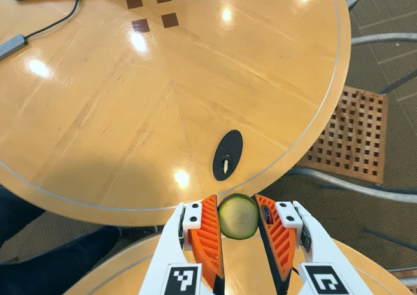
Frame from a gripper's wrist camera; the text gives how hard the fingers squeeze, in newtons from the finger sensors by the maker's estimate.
{"total": 8.9, "left": 9.0, "right": 8.7}